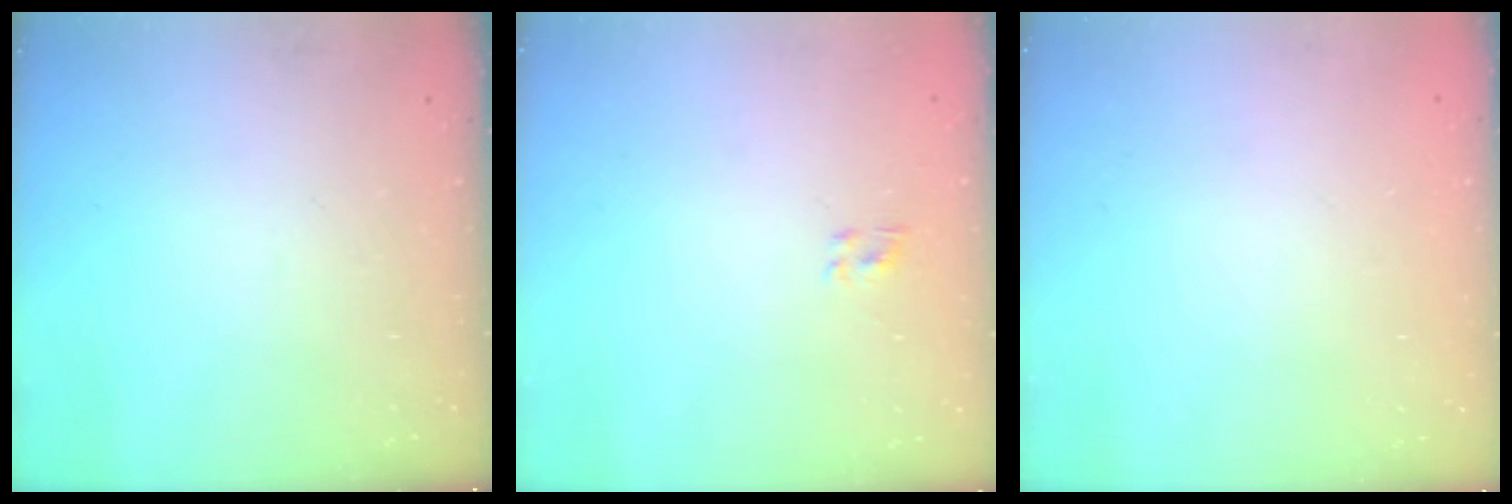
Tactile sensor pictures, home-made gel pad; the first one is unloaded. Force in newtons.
{"total": 1.2, "press": 1.0, "slide": 0.6}
{"total": 1.8, "press": 1.8, "slide": 0.2}